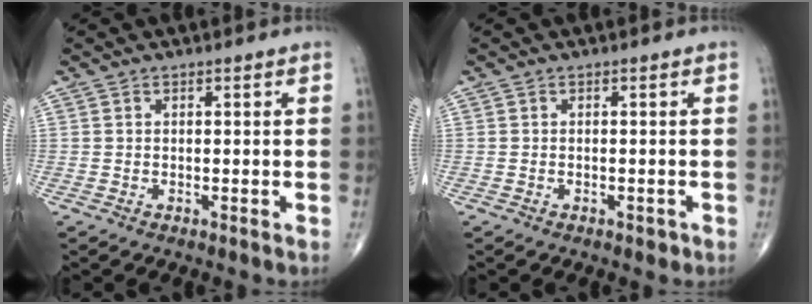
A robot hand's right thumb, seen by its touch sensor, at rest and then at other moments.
{"total": 1.0, "force": [-0.5, 0.6, 0.6], "torque": [-0.009, 0.004, -0.005]}